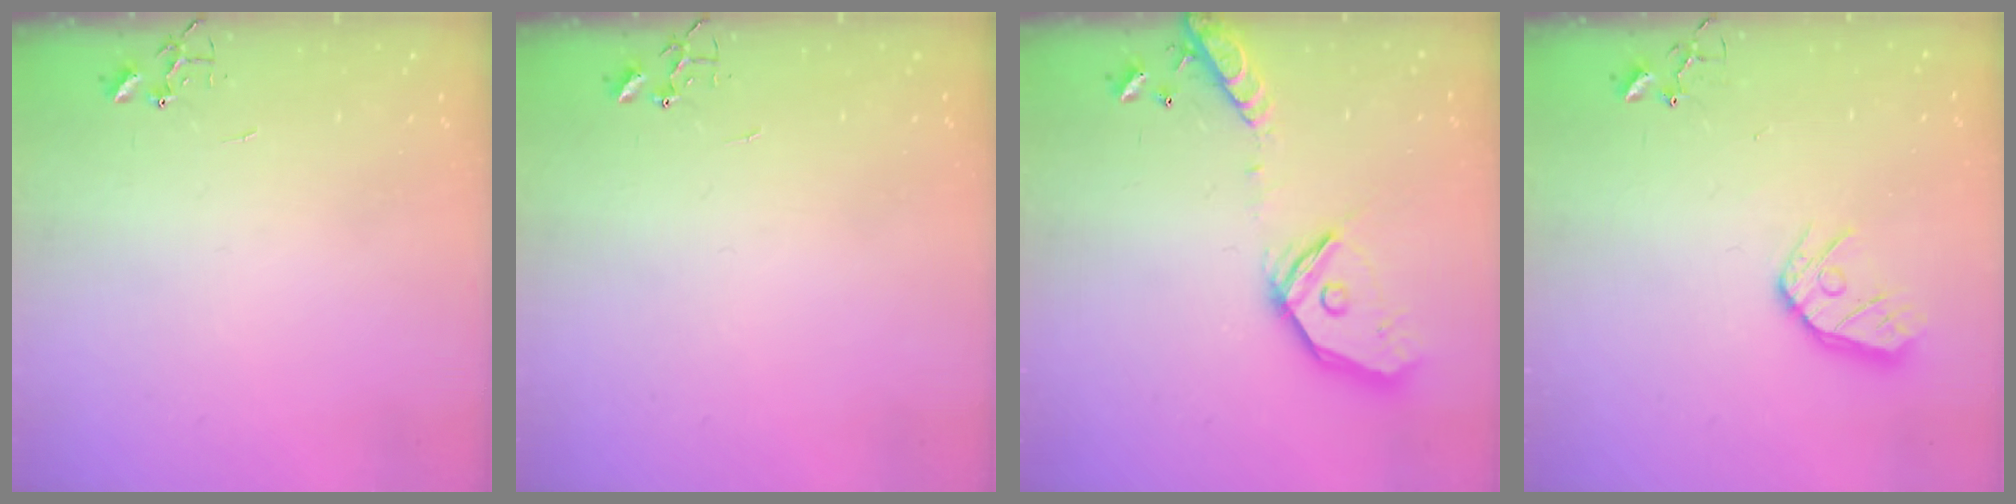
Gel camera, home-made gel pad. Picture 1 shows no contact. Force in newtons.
{"total": 0.0}
{"total": 18.4, "press": 18.2, "slide": 3.1}
{"total": 10.8, "press": 10.8, "slide": 0.9}